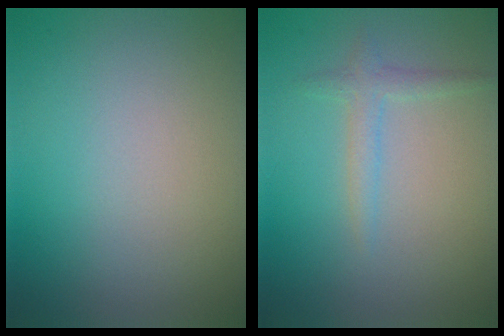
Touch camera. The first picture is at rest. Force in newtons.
{"total": 1.5, "press": 1.4, "slide": 0.1}